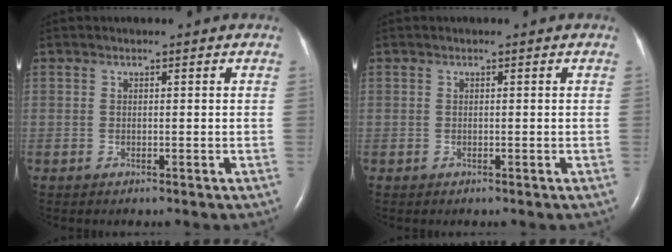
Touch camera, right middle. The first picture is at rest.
{"total": 0.0}